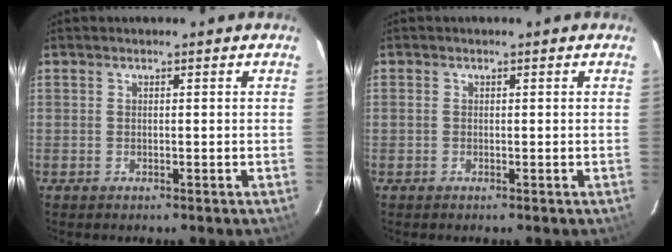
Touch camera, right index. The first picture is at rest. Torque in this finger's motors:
{"motor_torque": [0.33, -0.02, 0.18, 0.04]}